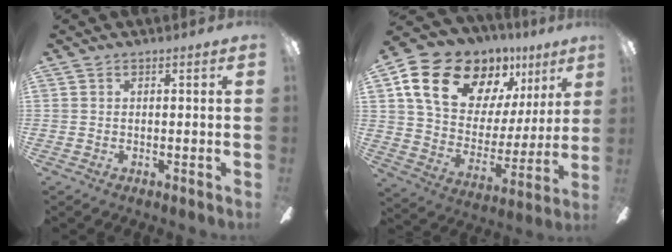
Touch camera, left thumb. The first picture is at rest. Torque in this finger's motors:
{"motor_torque": [0.59, 0.64, 1.33, -1.44, 0.36]}